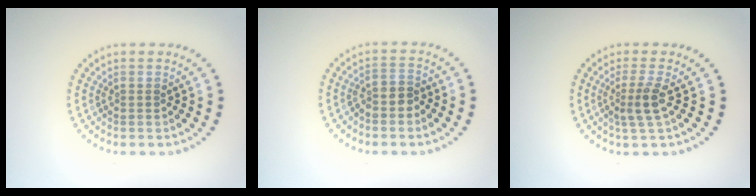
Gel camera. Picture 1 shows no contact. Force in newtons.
{"total": 1.9, "press": 1.5, "slide": 1.1}
{"total": 2.3, "press": 1.8, "slide": 1.5}